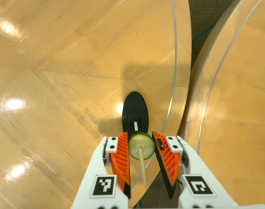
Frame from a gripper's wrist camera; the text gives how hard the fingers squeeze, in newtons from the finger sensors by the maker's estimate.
{"total": 7.7, "left": 7.6, "right": 7.9}